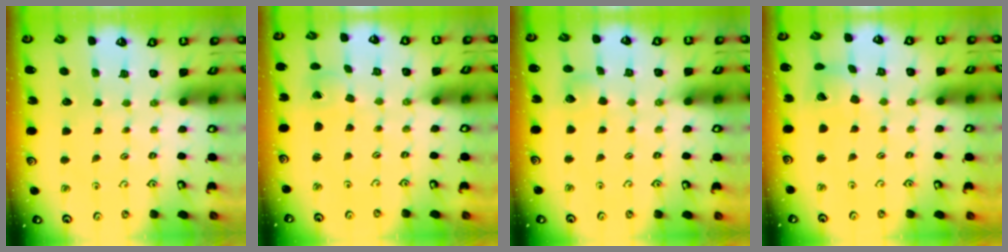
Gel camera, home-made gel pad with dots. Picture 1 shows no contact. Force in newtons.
{"total": 1.8, "press": 1.8, "slide": 0.1}
{"total": 4.1, "press": 4.0, "slide": 0.5}
{"total": 7.0, "press": 7.0, "slide": 1.0}